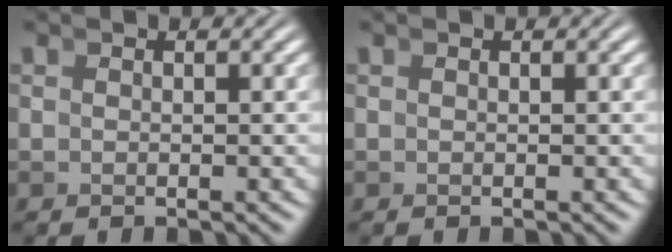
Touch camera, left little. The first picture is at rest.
{"total": 0.0}